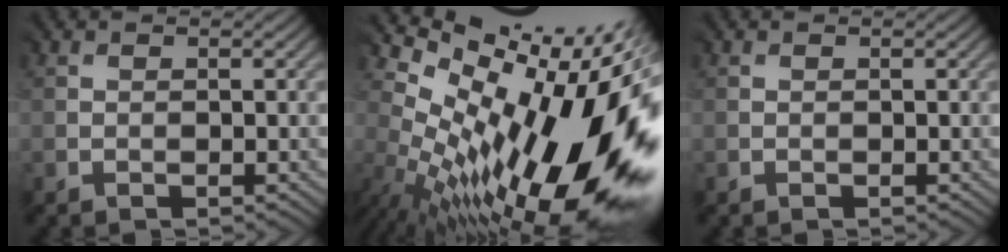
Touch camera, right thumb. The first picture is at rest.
{"total": 18.4, "force": [0.1, 8.6, 16.3], "torque": [-0.220, -0.045, 0.014]}
{"total": 0.0}